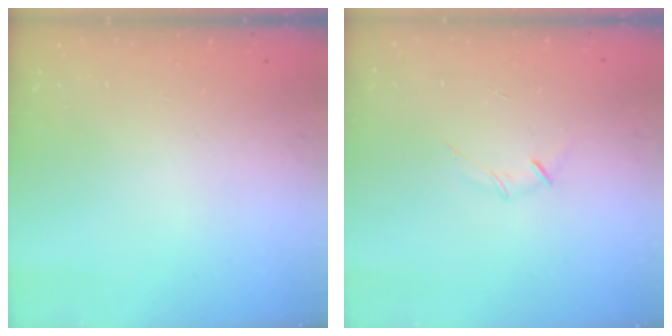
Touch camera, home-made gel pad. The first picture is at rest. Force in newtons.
{"total": 3.5, "press": 3.3, "slide": 1.0}